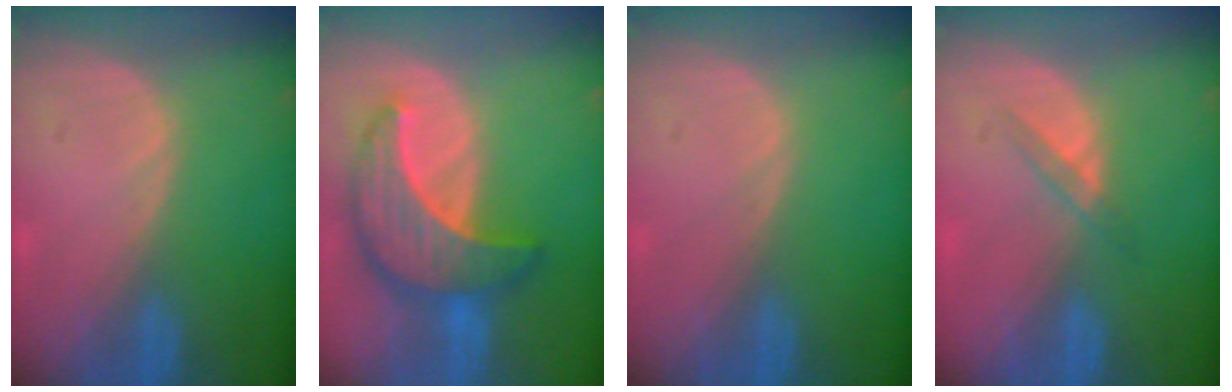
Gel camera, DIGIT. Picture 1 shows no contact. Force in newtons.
{"total": 9.9, "press": 9.8, "slide": 0.6}
{"total": 0.0}
{"total": 2.3, "press": 2.0, "slide": 1.0}